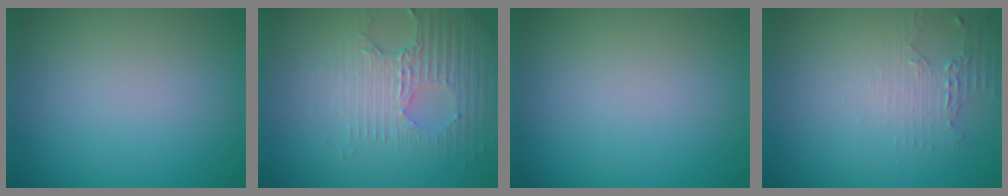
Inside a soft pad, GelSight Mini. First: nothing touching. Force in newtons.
{"total": 3.5, "press": 3.4, "slide": 0.8}
{"total": 0.0}
{"total": 2.2, "press": 1.6, "slide": 1.5}